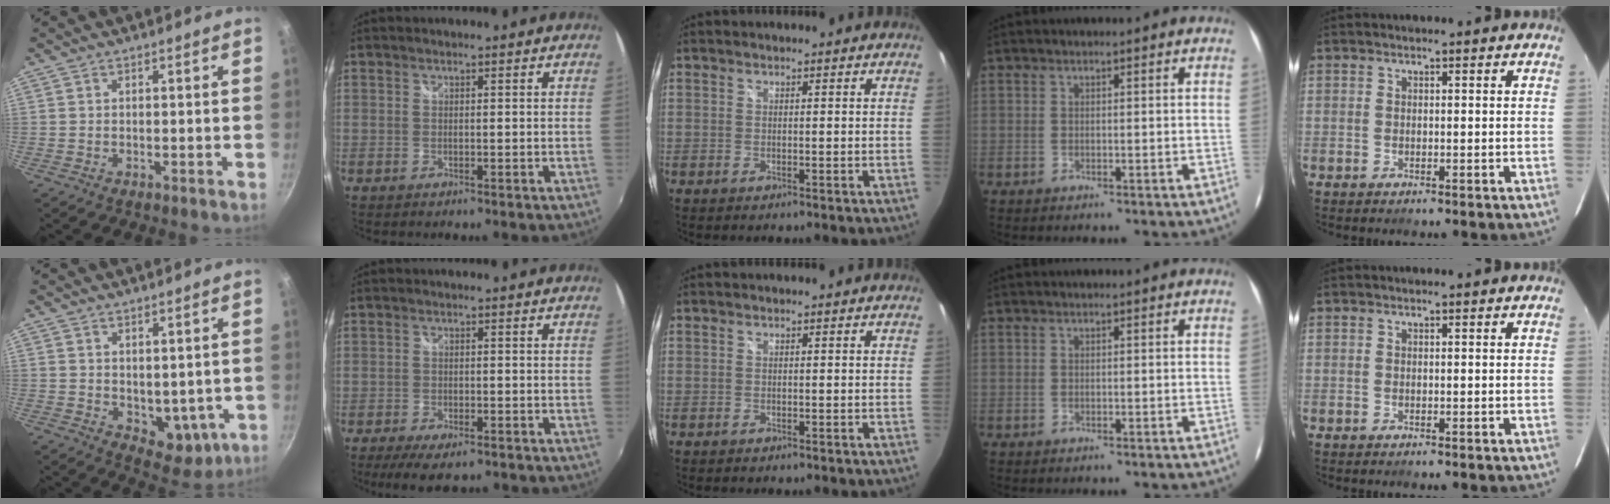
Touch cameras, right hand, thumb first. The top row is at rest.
{"thumb": {"total": 8.0, "force": [-0.1, 5.2, 6.1], "torque": [-0.059, -0.022, 0.014]}, "index": {"total": 7.4, "force": [-5.5, 2.4, 4.3], "torque": [-0.103, -0.027, -0.092]}}